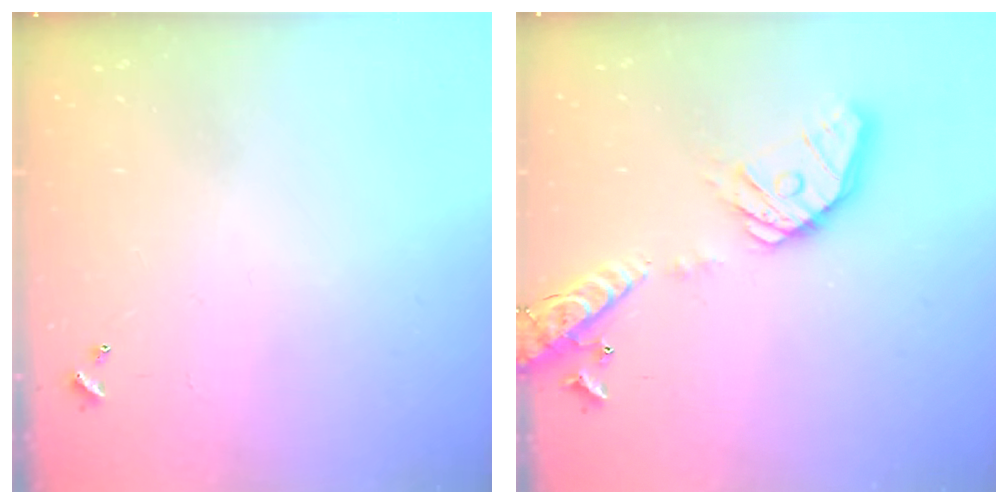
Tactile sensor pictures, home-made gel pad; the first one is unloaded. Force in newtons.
{"total": 19.5, "press": 19.2, "slide": 3.3}